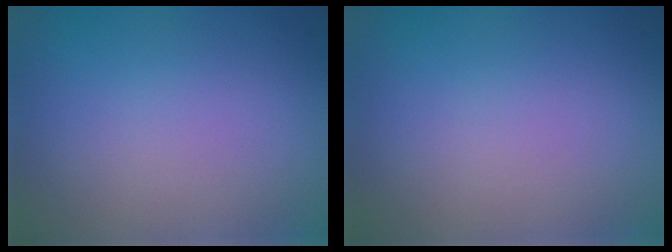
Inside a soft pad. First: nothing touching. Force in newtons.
{"total": 0.0}